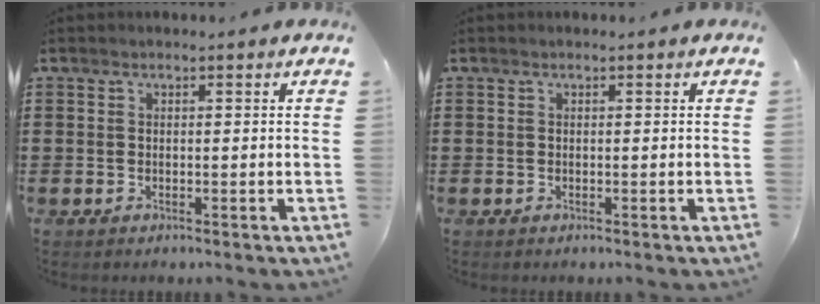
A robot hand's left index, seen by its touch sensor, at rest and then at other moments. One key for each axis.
{"total": 0.0}